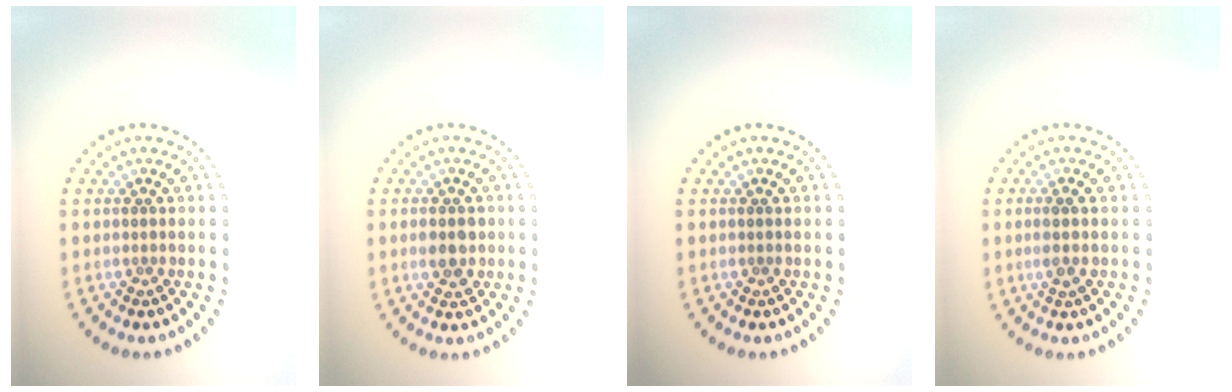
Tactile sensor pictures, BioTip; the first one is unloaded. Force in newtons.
{"total": 2.3, "press": 2.3, "slide": 0.1}
{"total": 0.0}
{"total": 1.4, "press": 1.2, "slide": 0.6}